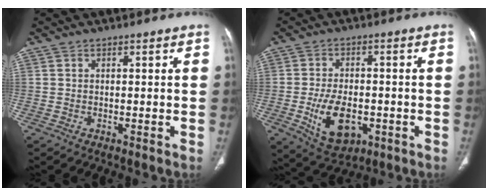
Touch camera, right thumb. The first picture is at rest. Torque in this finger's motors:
{"motor_torque": [1.64, 1.30, 1.15, -0.30, 0.08]}